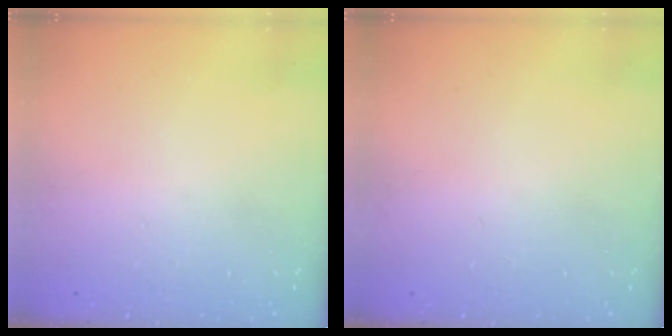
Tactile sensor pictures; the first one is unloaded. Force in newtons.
{"total": 0.0}